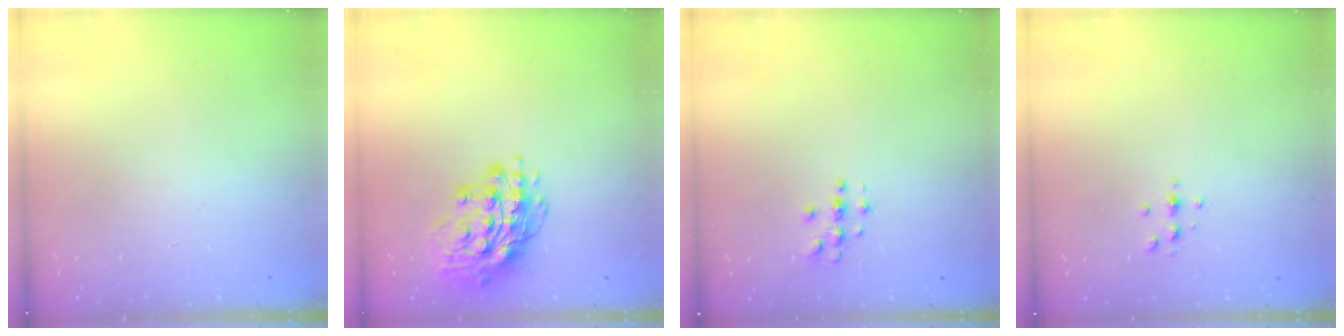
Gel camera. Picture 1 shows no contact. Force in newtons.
{"total": 15.9, "press": 15.8, "slide": 1.3}
{"total": 2.7, "press": 2.7, "slide": 0.3}
{"total": 3.0, "press": 3.0, "slide": 0.4}